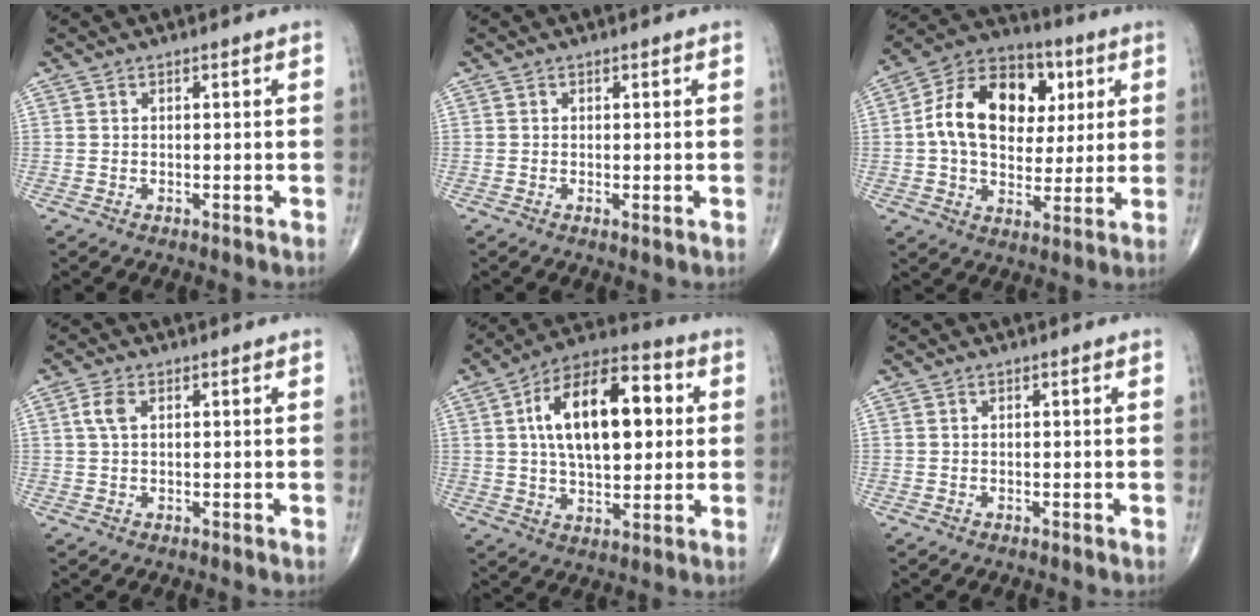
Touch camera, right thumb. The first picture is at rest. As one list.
[{"total": 0.6, "force": [-0.1, 0.1, 0.6], "torque": [-0.014, -0.003, -0.004]}, {"total": 18.9, "force": [3.5, 13.1, 13.2], "torque": [-0.191, 0.014, 0.053]}, {"total": 2.8, "force": [0.8, 1.5, 2.2], "torque": [-0.054, 0.010, 0.016]}, {"total": 19.7, "force": [3.7, 10.1, 16.6], "torque": [-0.249, 0.017, 0.055]}, {"total": 0.0}]